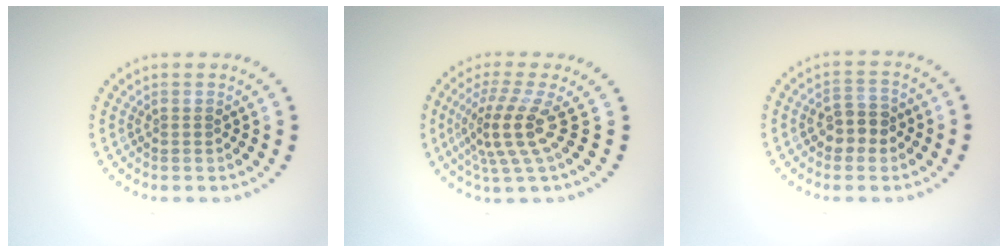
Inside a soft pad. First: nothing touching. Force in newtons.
{"total": 4.2, "press": 2.9, "slide": 3.0}
{"total": 2.7, "press": 2.7, "slide": 0.4}